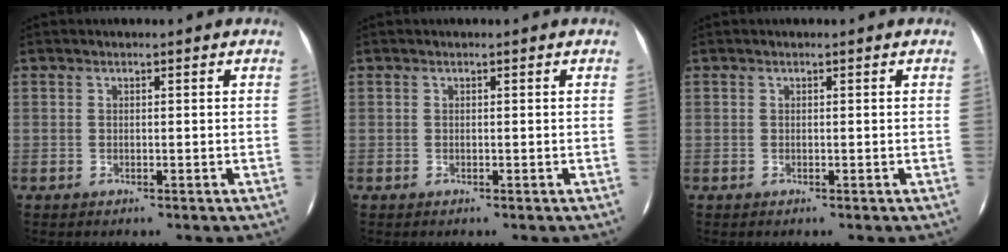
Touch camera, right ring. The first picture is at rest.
{"total": 0.0}
{"total": 0.0}